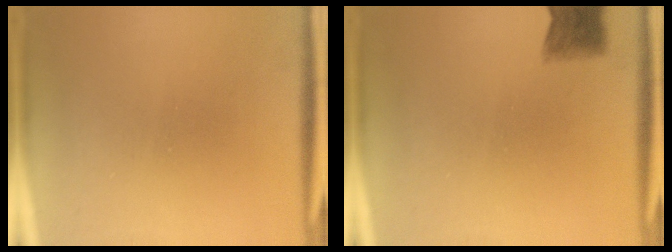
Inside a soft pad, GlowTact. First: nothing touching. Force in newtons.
{"total": 3.4}